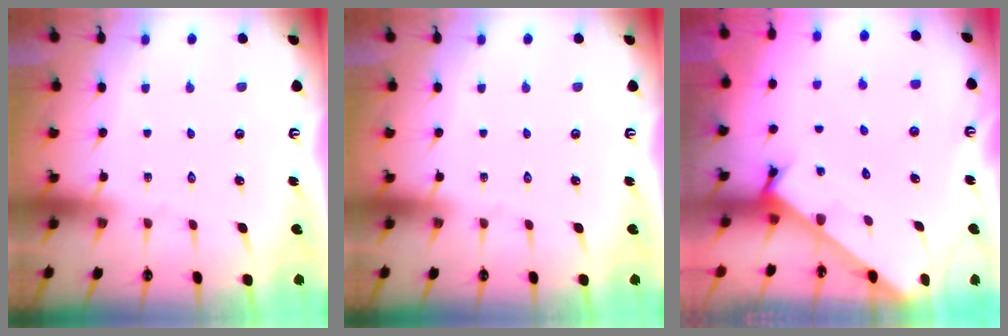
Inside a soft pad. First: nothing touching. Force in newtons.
{"total": 0.0}
{"total": 2.5, "press": 2.5, "slide": 0.1}